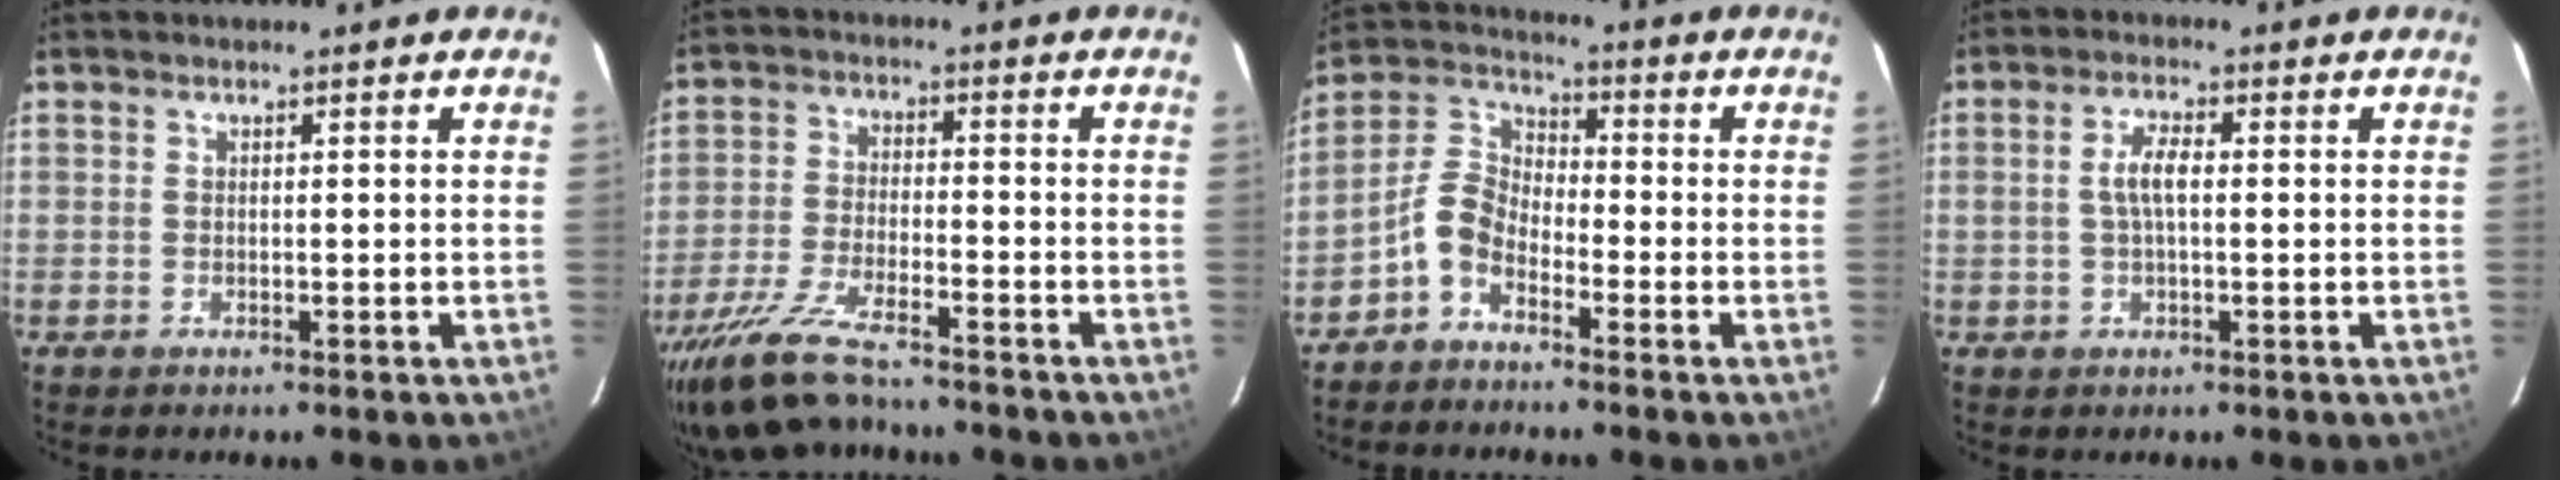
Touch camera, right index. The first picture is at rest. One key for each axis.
{"total": 15.3, "fx": -13.0, "fy": 3.4, "fz": 7.2, "tx": -0.167, "ty": -0.029, "tz": -0.234}
{"total": 6.4, "fx": -4.1, "fy": 3.5, "fz": 3.5, "tx": -0.081, "ty": 0.021, "tz": -0.092}
{"total": 3.8, "fx": 0.1, "fy": 1.3, "fz": 3.6, "tx": -0.071, "ty": 0.009, "tz": 0.005}